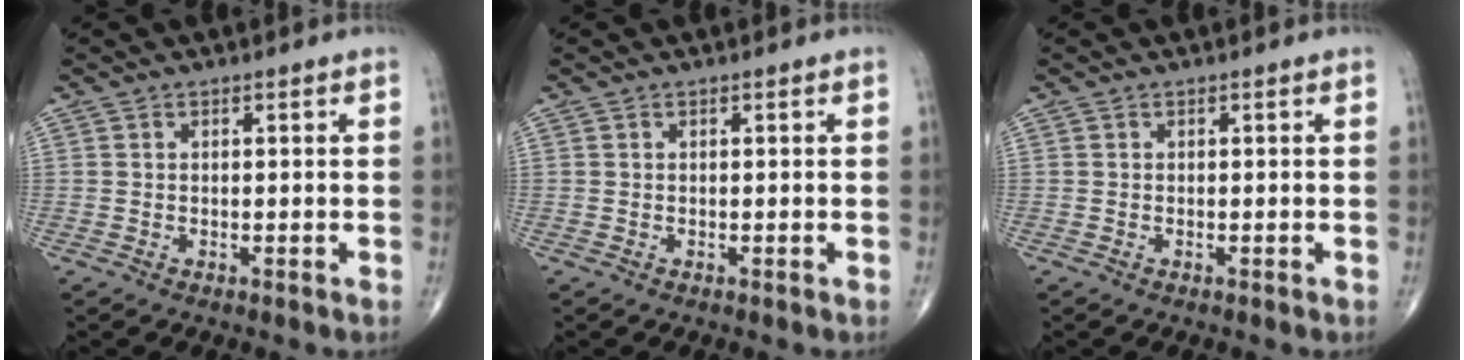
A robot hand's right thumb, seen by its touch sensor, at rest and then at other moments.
{"total": 0.0}
{"total": 0.0}